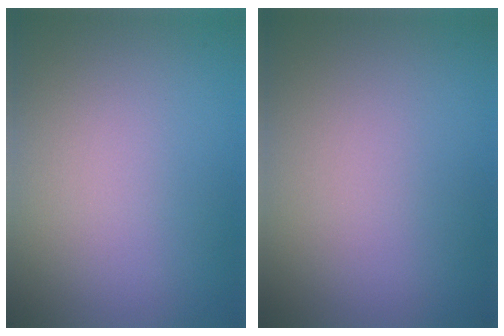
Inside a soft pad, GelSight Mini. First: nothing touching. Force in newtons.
{"total": 0.0}